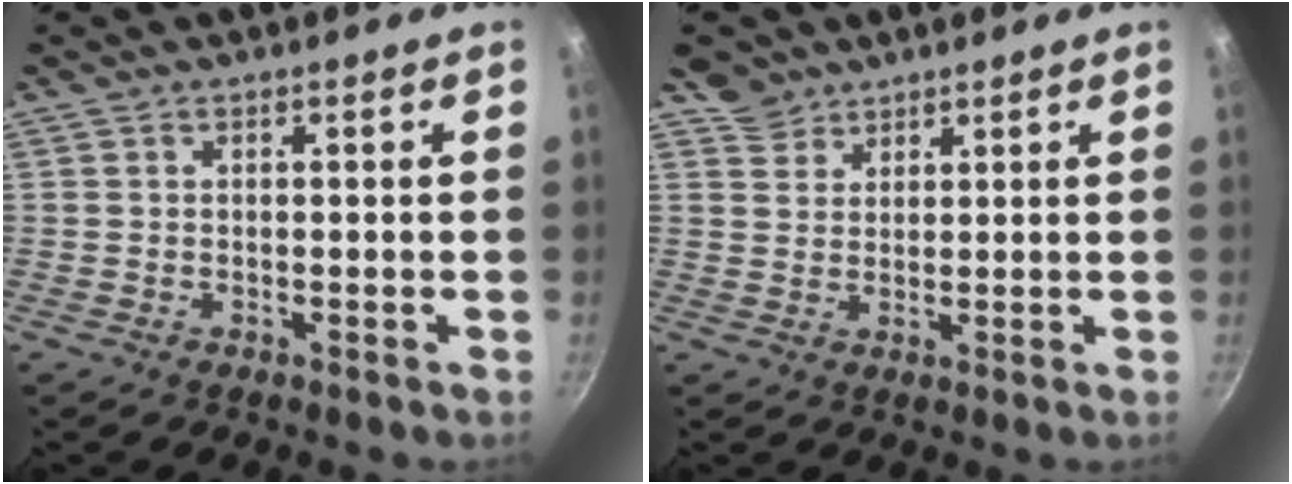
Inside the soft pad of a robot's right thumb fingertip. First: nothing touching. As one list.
[{"total": 4.0, "force": [3.1, 2.5, 0.0], "torque": [0.023, -0.003, 0.054]}]